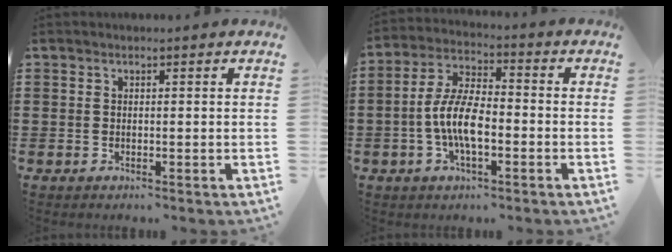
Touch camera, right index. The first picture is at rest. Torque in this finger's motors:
{"motor_torque": [2.14, 0.00, 1.05, 0.21]}